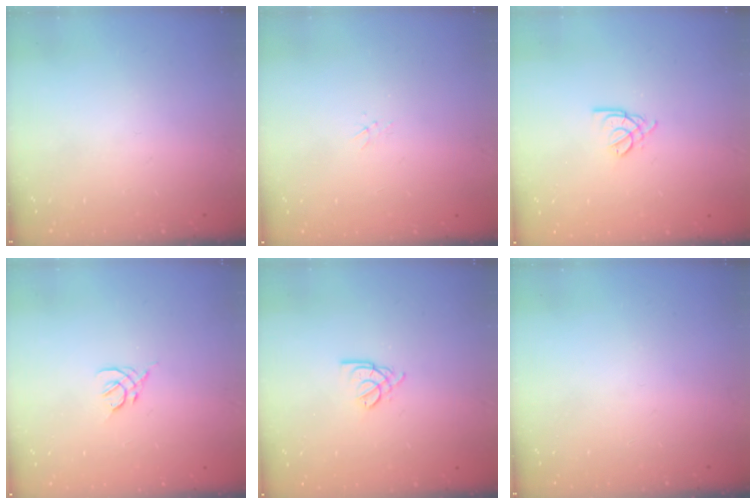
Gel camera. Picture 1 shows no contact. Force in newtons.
{"total": 1.5, "press": 1.5, "slide": 0.2}
{"total": 3.0, "press": 2.9, "slide": 0.5}
{"total": 2.2, "press": 2.1, "slide": 0.6}
{"total": 3.0, "press": 2.9, "slide": 0.5}
{"total": 0.0}